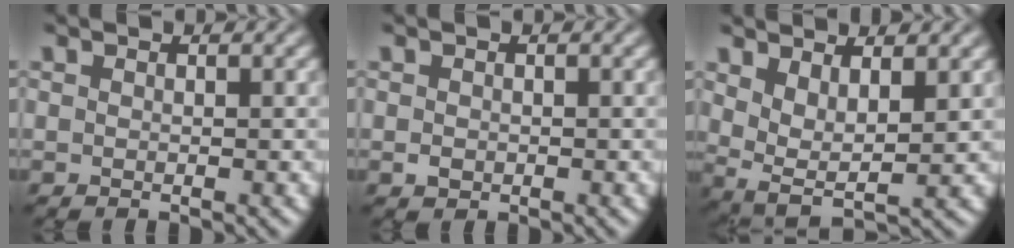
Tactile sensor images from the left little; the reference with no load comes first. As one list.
[{"total": 0.7, "force": [-0.2, 0.6, 0.3], "torque": [-0.005, -0.001, -0.004]}, {"total": 3.5, "force": [1.5, 1.3, 2.8], "torque": [-0.062, -0.009, 0.030]}]